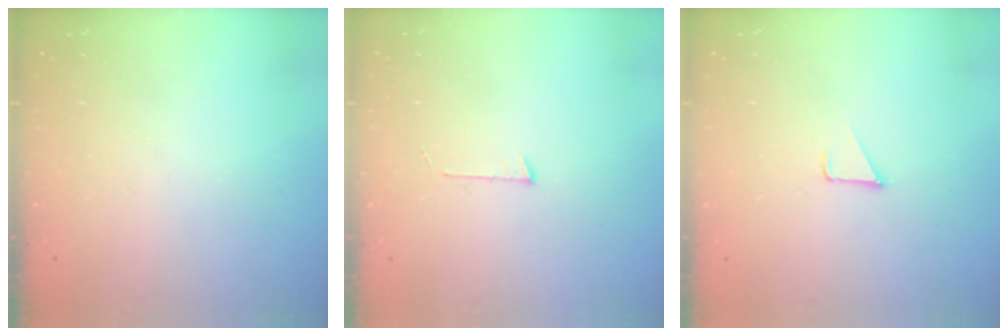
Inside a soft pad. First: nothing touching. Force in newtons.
{"total": 4.2, "press": 4.2, "slide": 0.4}
{"total": 2.8, "press": 2.8, "slide": 0.2}